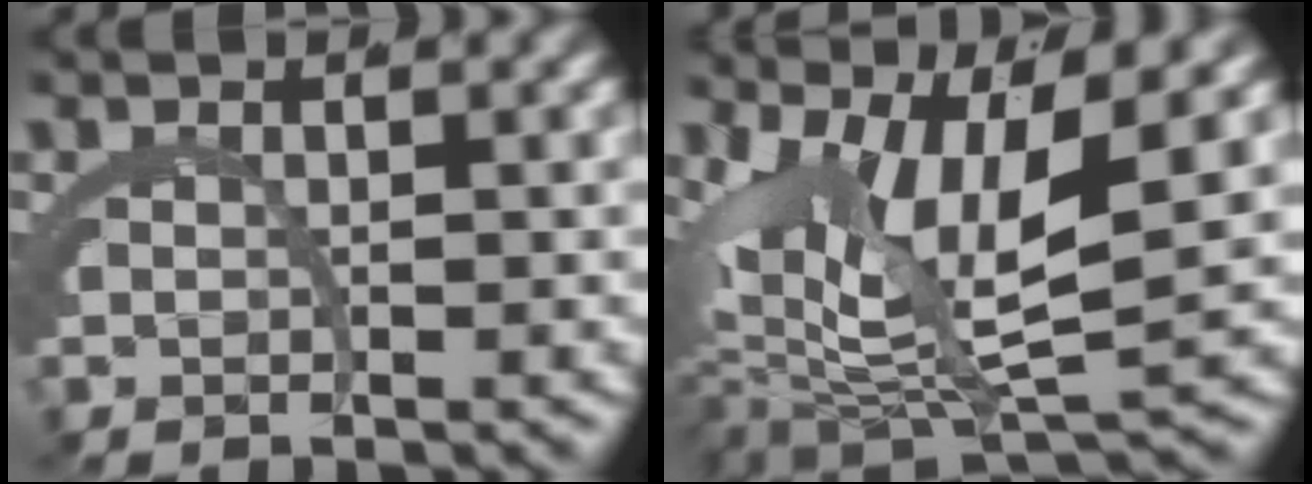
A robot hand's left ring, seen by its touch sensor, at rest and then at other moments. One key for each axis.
{"total": 9.0, "fx": -0.7, "fy": 5.0, "fz": 7.4, "tx": -0.129, "ty": -0.019, "tz": -0.008}